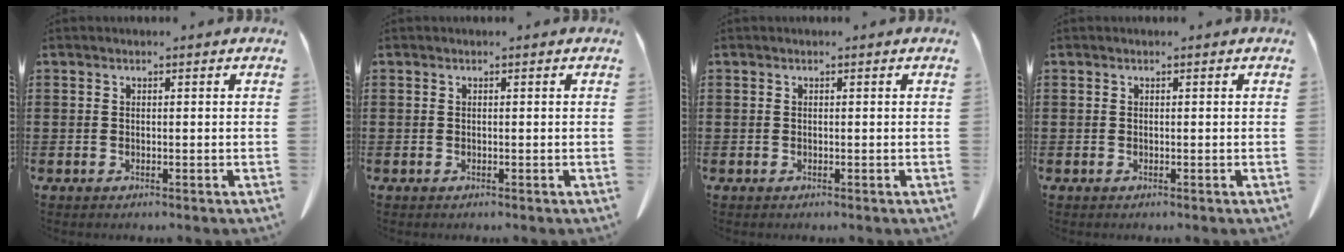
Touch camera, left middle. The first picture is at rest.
{"total": 0.0}
{"total": 0.0}
{"total": 0.0}